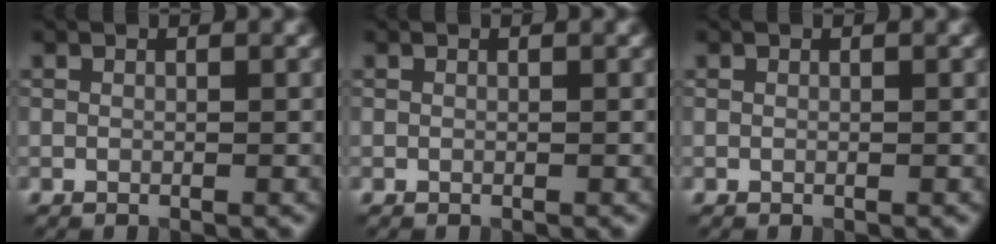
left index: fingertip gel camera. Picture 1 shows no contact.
{"total": 0.0}
{"total": 0.0}